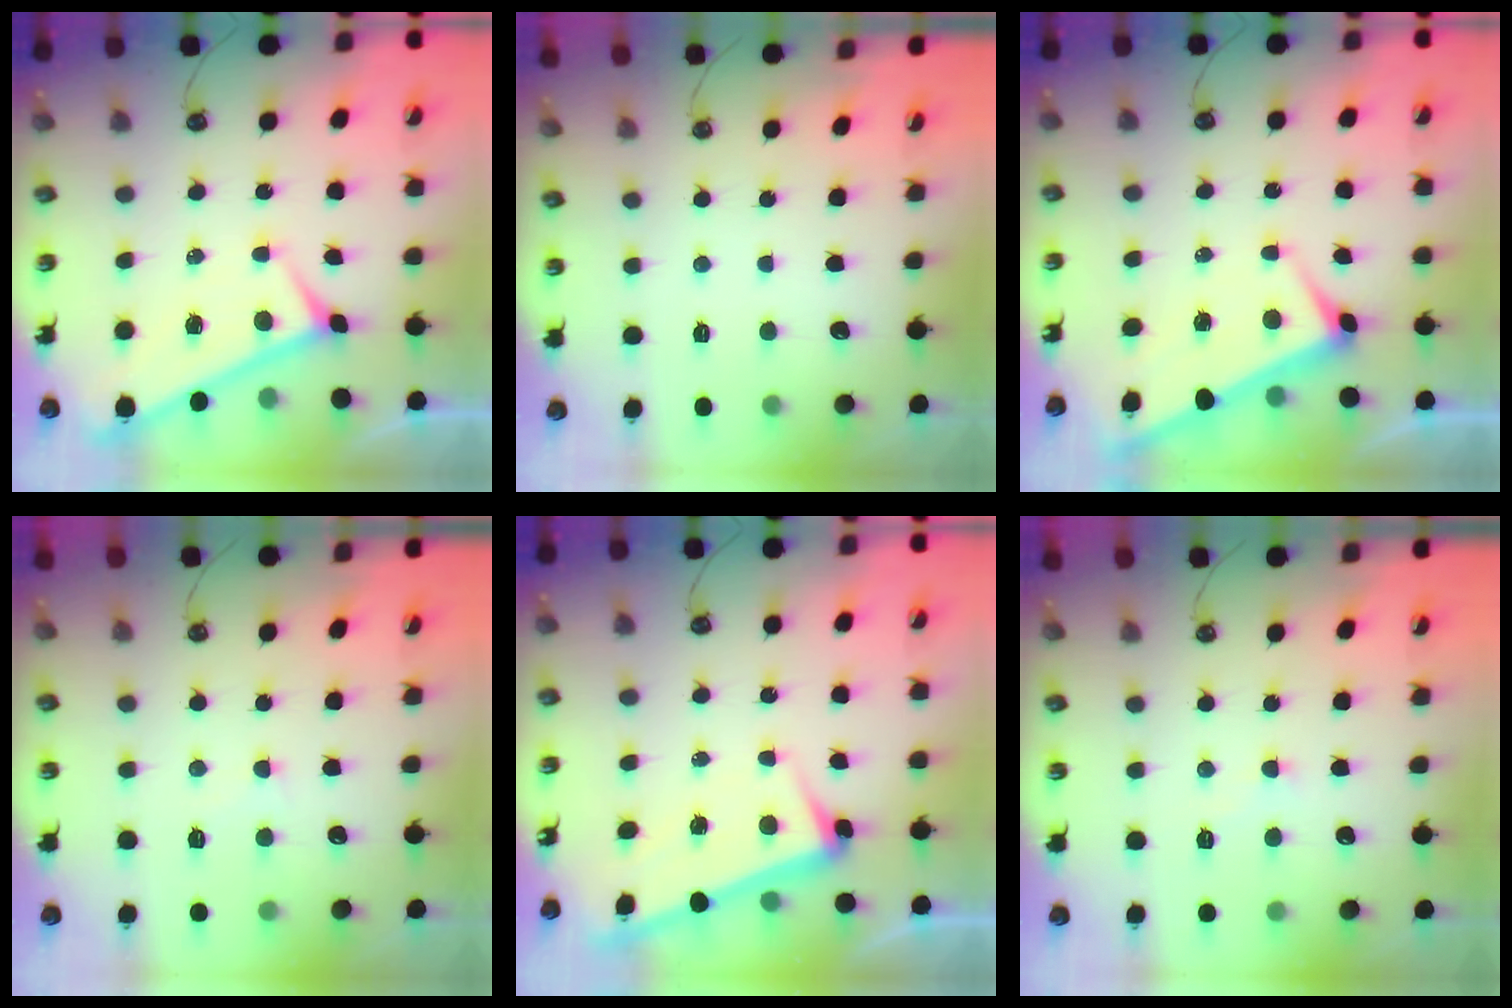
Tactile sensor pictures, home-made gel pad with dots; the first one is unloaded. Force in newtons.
{"total": 0.0}
{"total": 2.8, "press": 2.7, "slide": 0.6}
{"total": 1.6, "press": 1.4, "slide": 0.7}
{"total": 3.0, "press": 2.8, "slide": 1.1}
{"total": 0.5, "press": 0.2, "slide": 0.5}